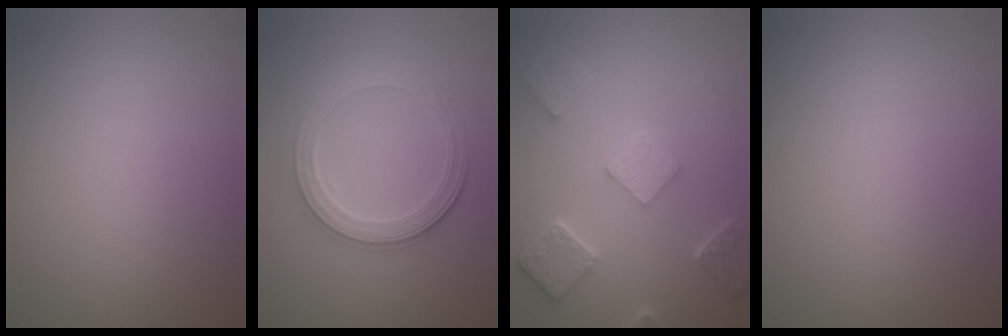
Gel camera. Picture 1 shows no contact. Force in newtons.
{"total": 4.2, "press": 3.5, "slide": 2.3}
{"total": 5.0, "press": 4.0, "slide": 3.1}
{"total": 0.0}